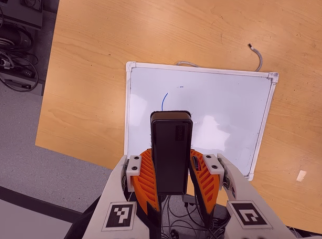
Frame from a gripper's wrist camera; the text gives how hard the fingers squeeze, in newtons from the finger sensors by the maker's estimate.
{"total": 5.8, "left": 5.2, "right": 6.3}